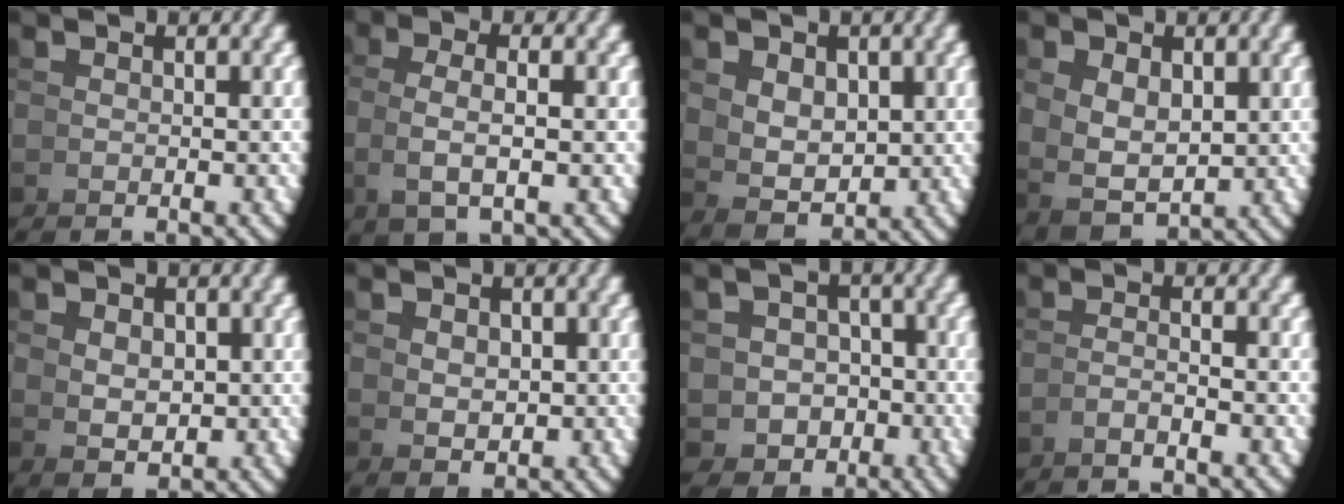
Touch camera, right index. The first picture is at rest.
{"total": 2.9, "force": [0.6, 0.3, 2.8], "torque": [-0.050, 0.006, 0.018]}
{"total": 3.4, "force": [1.1, 2.2, 2.5], "torque": [-0.046, -0.010, 0.035]}
{"total": 4.0, "force": [1.1, 2.6, 2.8], "torque": [-0.063, -0.009, 0.034]}
{"total": 1.5, "force": [0.8, 0.5, 1.2], "torque": [-0.016, -0.009, 0.032]}
{"total": 1.2, "force": [0.7, 0.3, 0.9], "torque": [-0.007, -0.007, 0.029]}
{"total": 9.0, "force": [-3.0, 7.9, 3.2], "torque": [-0.062, -0.038, -0.042]}
{"total": 2.0, "force": [-1.2, -1.3, 0.9], "torque": [-0.006, 0.007, -0.024]}